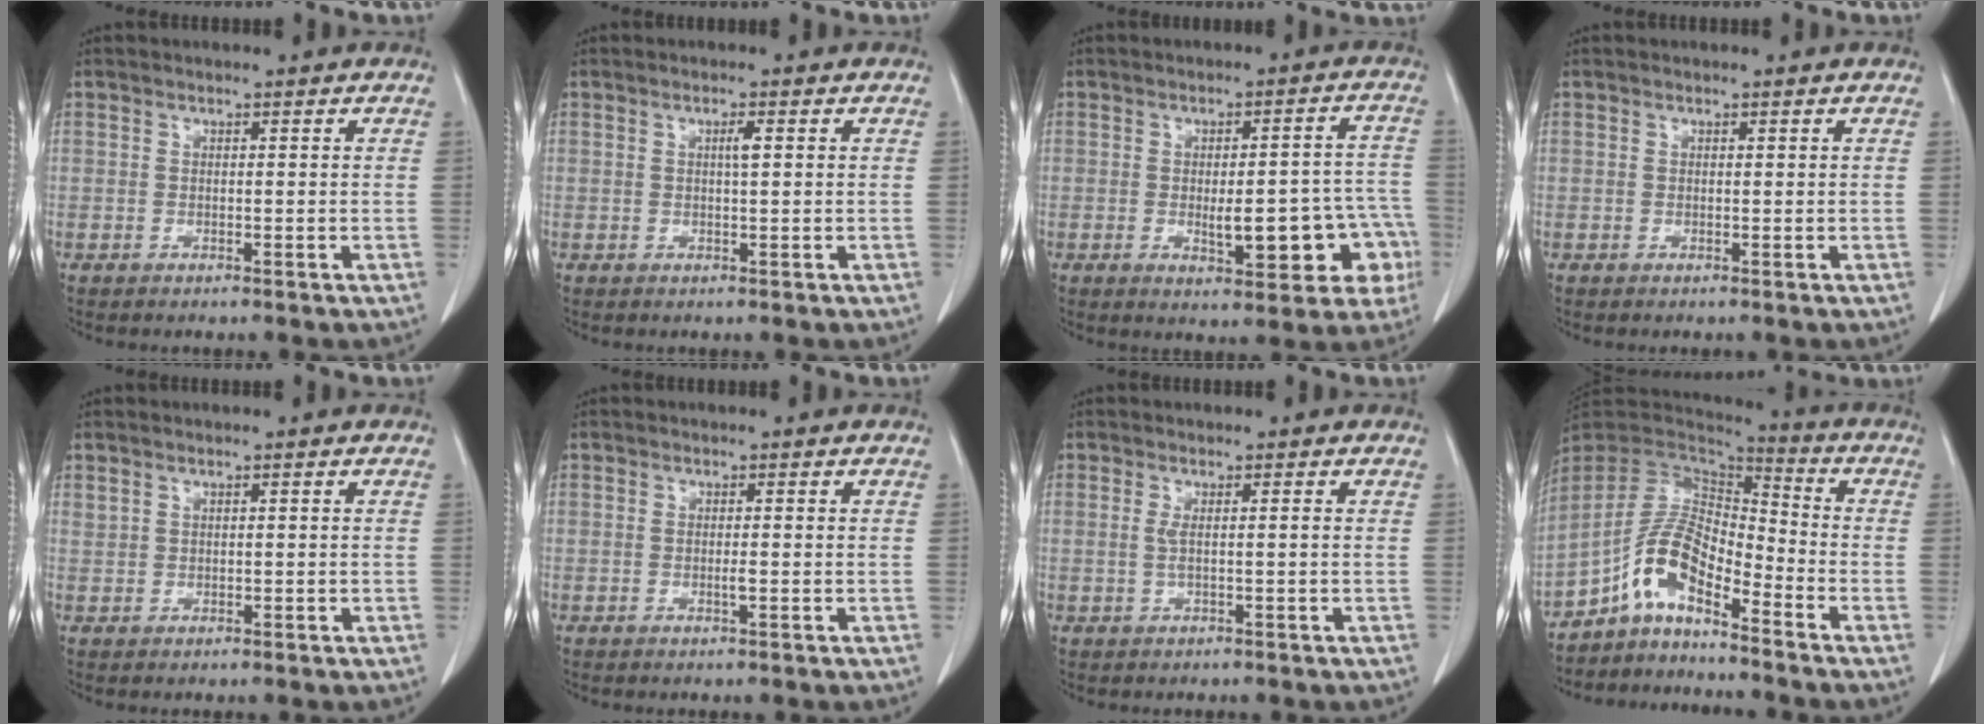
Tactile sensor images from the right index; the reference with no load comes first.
{"total": 1.5, "force": [0.4, 0.1, 1.4], "torque": [-0.027, 0.002, 0.006]}
{"total": 12.5, "force": [-3.5, 4.3, 11.2], "torque": [-0.109, 0.030, -0.035]}
{"total": 0.0}
{"total": 0.6, "force": [0.5, 0.3, 0.2], "torque": [-0.004, 0.003, 0.012]}
{"total": 0.9, "force": [-0.2, -0.1, 0.9], "torque": [-0.018, -0.003, -0.003]}
{"total": 1.4, "force": [0.0, -0.2, 1.4], "torque": [-0.033, 0.000, 0.001]}
{"total": 9.2, "force": [-5.7, 3.1, 6.5], "torque": [-0.139, 0.026, -0.110]}